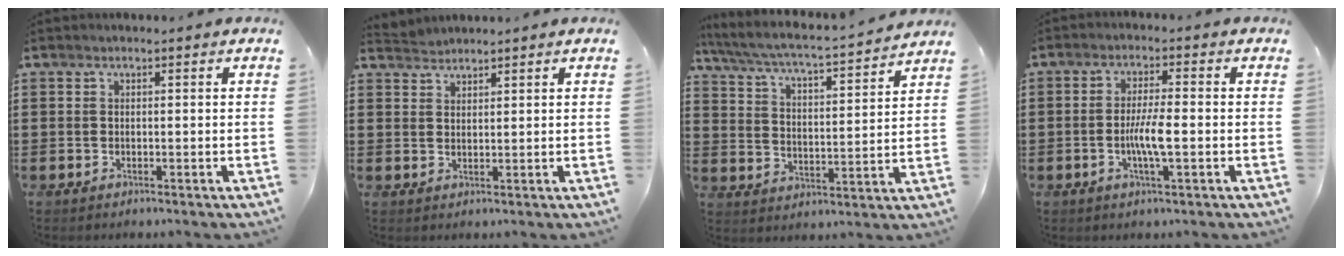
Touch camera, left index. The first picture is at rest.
{"total": 1.9, "force": [1.8, -0.1, -0.4], "torque": [0.002, 0.000, 0.037]}
{"total": 4.4, "force": [4.0, -0.2, 1.7], "torque": [-0.056, -0.036, 0.058]}
{"total": 5.1, "force": [-1.1, 0.7, 4.9], "torque": [-0.100, -0.004, -0.025]}